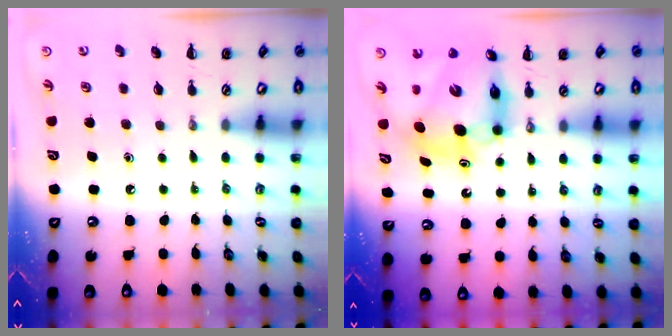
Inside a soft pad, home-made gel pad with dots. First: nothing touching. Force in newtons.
{"total": 12.3, "press": 11.8, "slide": 3.4}